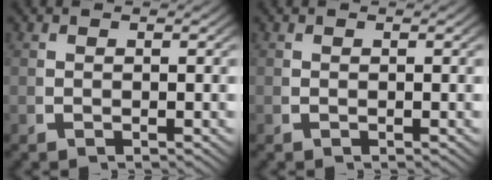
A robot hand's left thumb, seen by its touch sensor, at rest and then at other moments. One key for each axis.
{"total": 0.0}